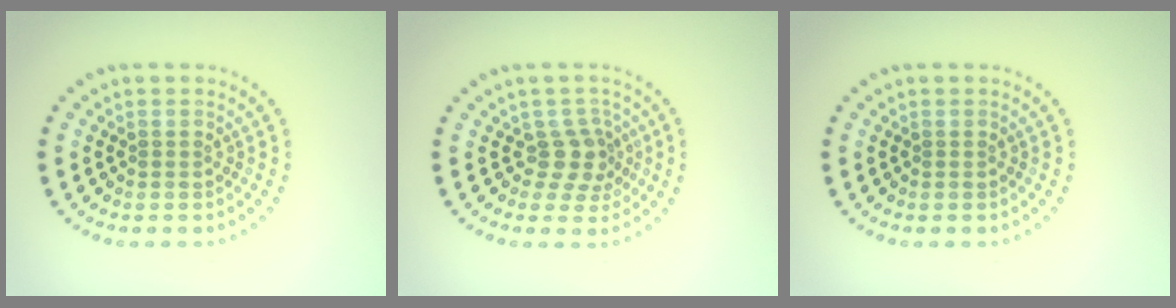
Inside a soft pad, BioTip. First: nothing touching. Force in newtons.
{"total": 2.6, "press": 1.9, "slide": 1.7}
{"total": 0.0}